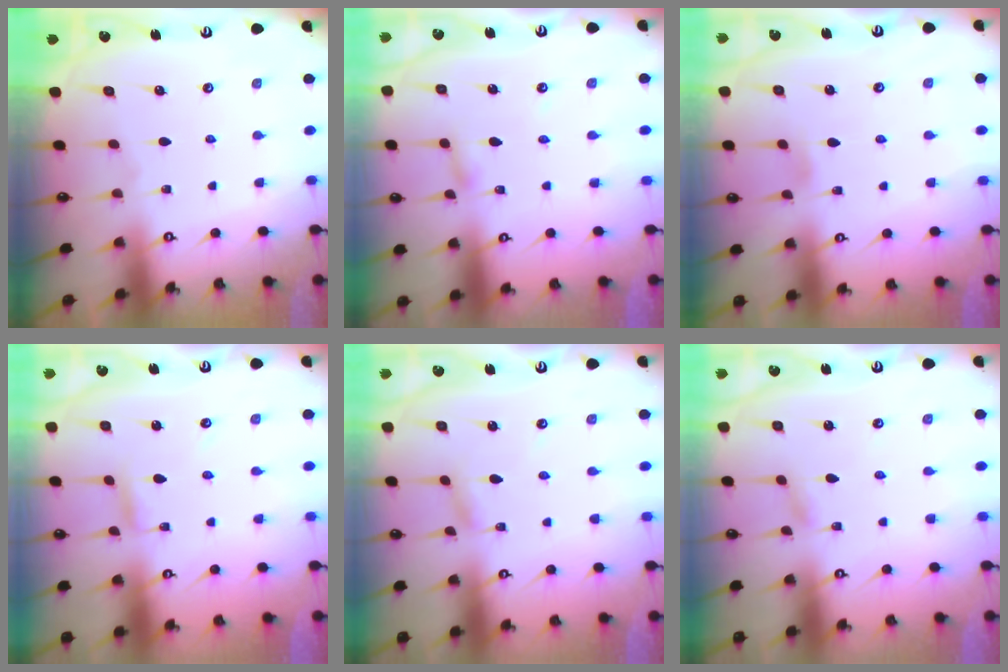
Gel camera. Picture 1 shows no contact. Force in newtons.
{"total": 2.7, "press": 2.7, "slide": 0.2}
{"total": 2.8, "press": 2.7, "slide": 0.5}
{"total": 2.8, "press": 2.8, "slide": 0.2}
{"total": 2.3, "press": 2.3, "slide": 0.1}
{"total": 1.6, "press": 1.6, "slide": 0.1}